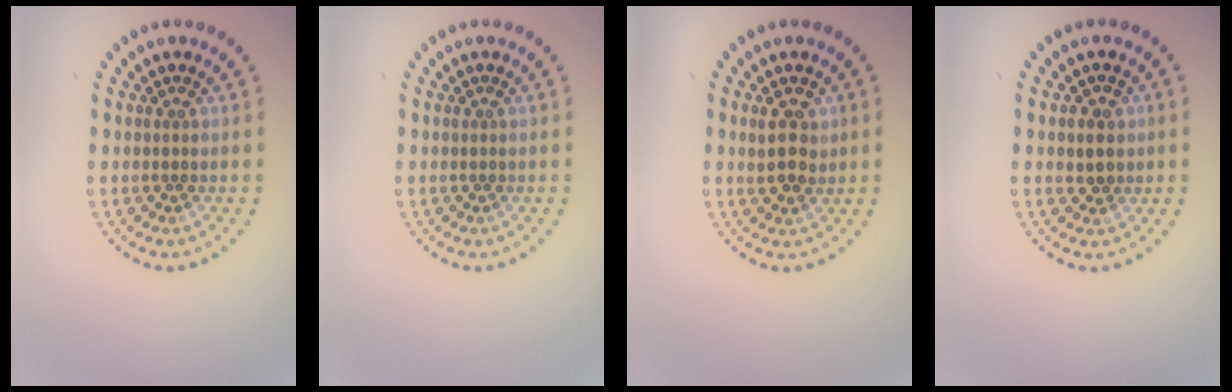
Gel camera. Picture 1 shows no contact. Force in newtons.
{"total": 0.0}
{"total": 2.7, "press": 2.6, "slide": 0.6}
{"total": 2.2, "press": 2.1, "slide": 0.6}